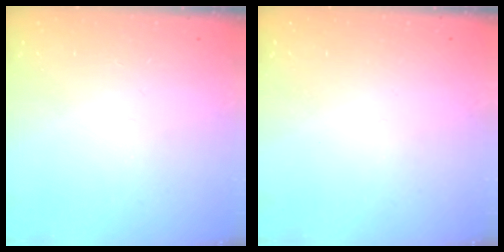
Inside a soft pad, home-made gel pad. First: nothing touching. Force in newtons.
{"total": 0.8, "press": 0.7, "slide": 0.3}